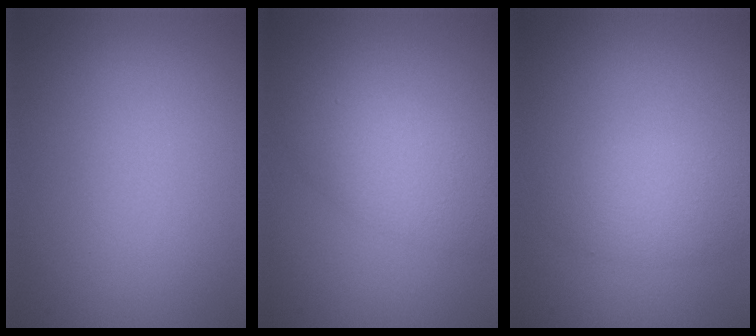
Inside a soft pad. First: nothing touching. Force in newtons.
{"total": 3.9, "press": 3.9, "slide": 0.1}
{"total": 2.8, "press": 2.8, "slide": 0.2}